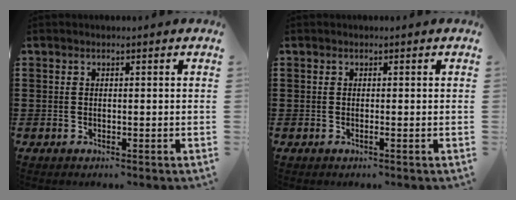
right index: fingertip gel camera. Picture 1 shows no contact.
{"total": 0.7, "force": [-0.3, -0.2, 0.6], "torque": [-0.010, -0.004, -0.004]}